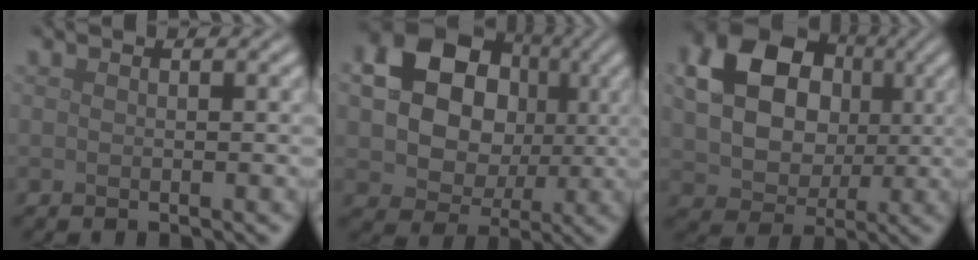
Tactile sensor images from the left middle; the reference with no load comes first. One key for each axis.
{"total": 14.5, "fx": 3.1, "fy": 12.1, "fz": 7.3, "tx": -0.138, "ty": 0.035, "tz": 0.040}
{"total": 12.6, "fx": 2.9, "fy": 10.0, "fz": 7.2, "tx": -0.138, "ty": 0.035, "tz": 0.046}